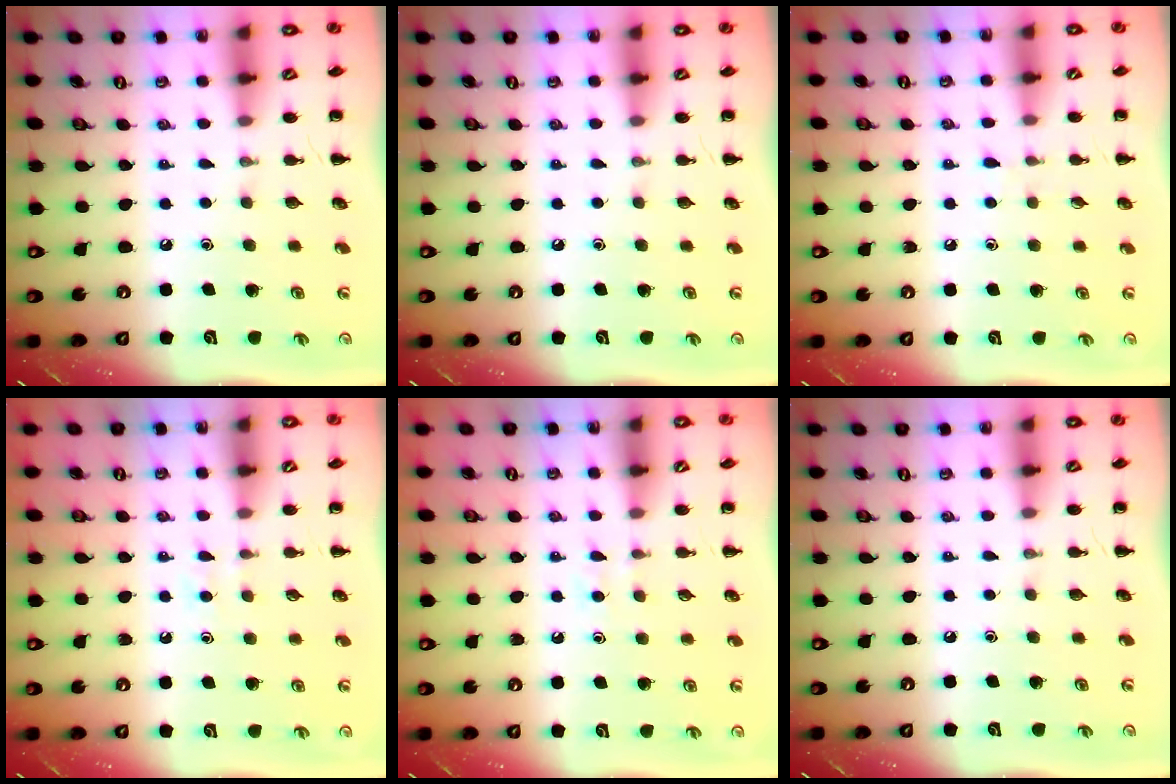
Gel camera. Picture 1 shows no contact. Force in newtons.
{"total": 0.0}
{"total": 4.0, "press": 3.6, "slide": 1.7}
{"total": 2.6, "press": 2.5, "slide": 0.9}
{"total": 2.6, "press": 2.5, "slide": 0.9}
{"total": 0.0}